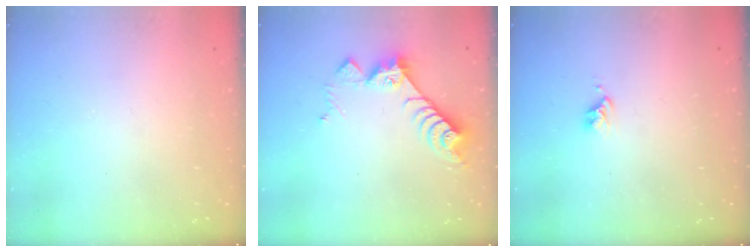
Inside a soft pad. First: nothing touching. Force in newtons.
{"total": 9.3, "press": 9.3, "slide": 0.8}
{"total": 2.7, "press": 2.7, "slide": 0.4}